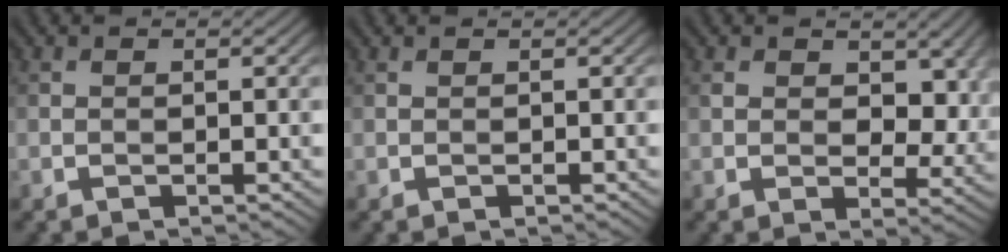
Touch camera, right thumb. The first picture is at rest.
{"total": 0.0}
{"total": 7.9, "force": [1.9, 5.2, 5.6], "torque": [-0.111, -0.012, 0.029]}